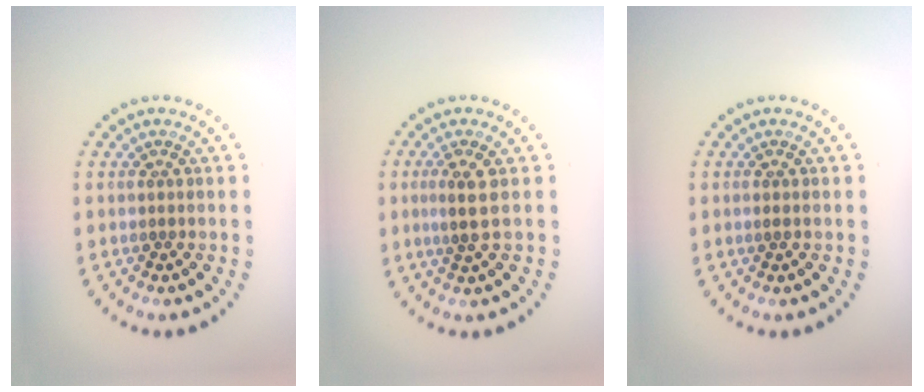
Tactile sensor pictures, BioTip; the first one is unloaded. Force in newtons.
{"total": 2.0, "press": 1.7, "slide": 1.0}
{"total": 0.7, "press": 0.6, "slide": 0.3}